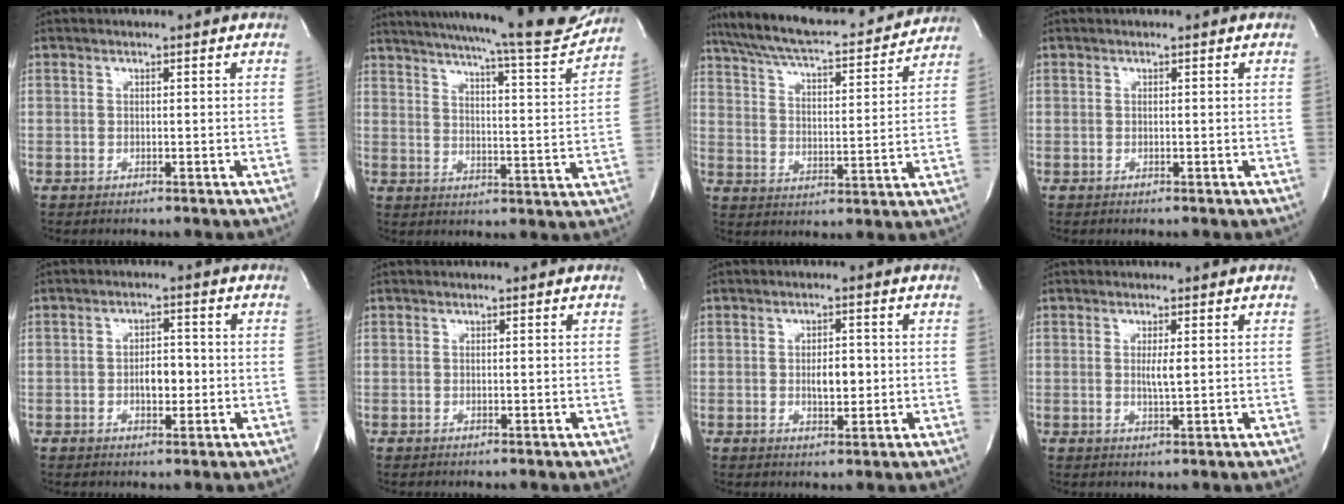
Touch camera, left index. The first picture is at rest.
{"total": 21.7, "force": [19.9, 0.8, 8.8], "torque": [-0.137, -0.055, 0.254]}
{"total": 20.0, "force": [17.8, 3.8, 8.3], "torque": [-0.139, 0.013, 0.256]}
{"total": 0.0}
{"total": 3.7, "force": [-1.0, 1.8, 3.0], "torque": [-0.046, 0.001, -0.015]}
{"total": 0.0}
{"total": 3.5, "force": [-0.5, 1.5, 3.1], "torque": [-0.050, -0.005, -0.005]}
{"total": 2.0, "force": [0.0, 0.1, 2.0], "torque": [-0.041, -0.007, 0.000]}